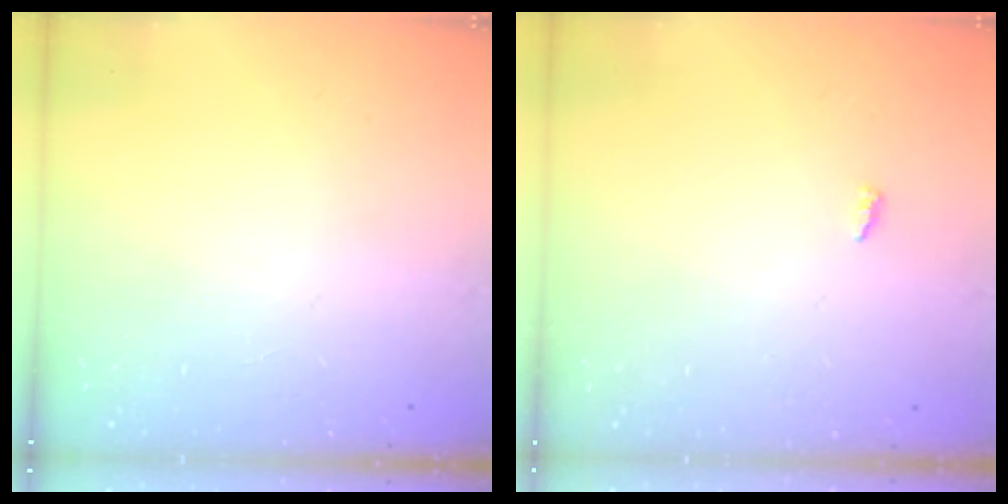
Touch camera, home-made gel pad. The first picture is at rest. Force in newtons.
{"total": 2.7, "press": 2.7, "slide": 0.2}